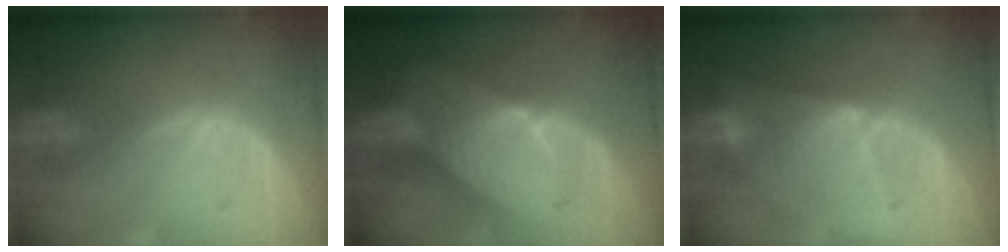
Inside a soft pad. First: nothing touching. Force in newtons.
{"total": 7.3, "press": 7.3, "slide": 1.0}
{"total": 6.4, "press": 6.3, "slide": 1.0}